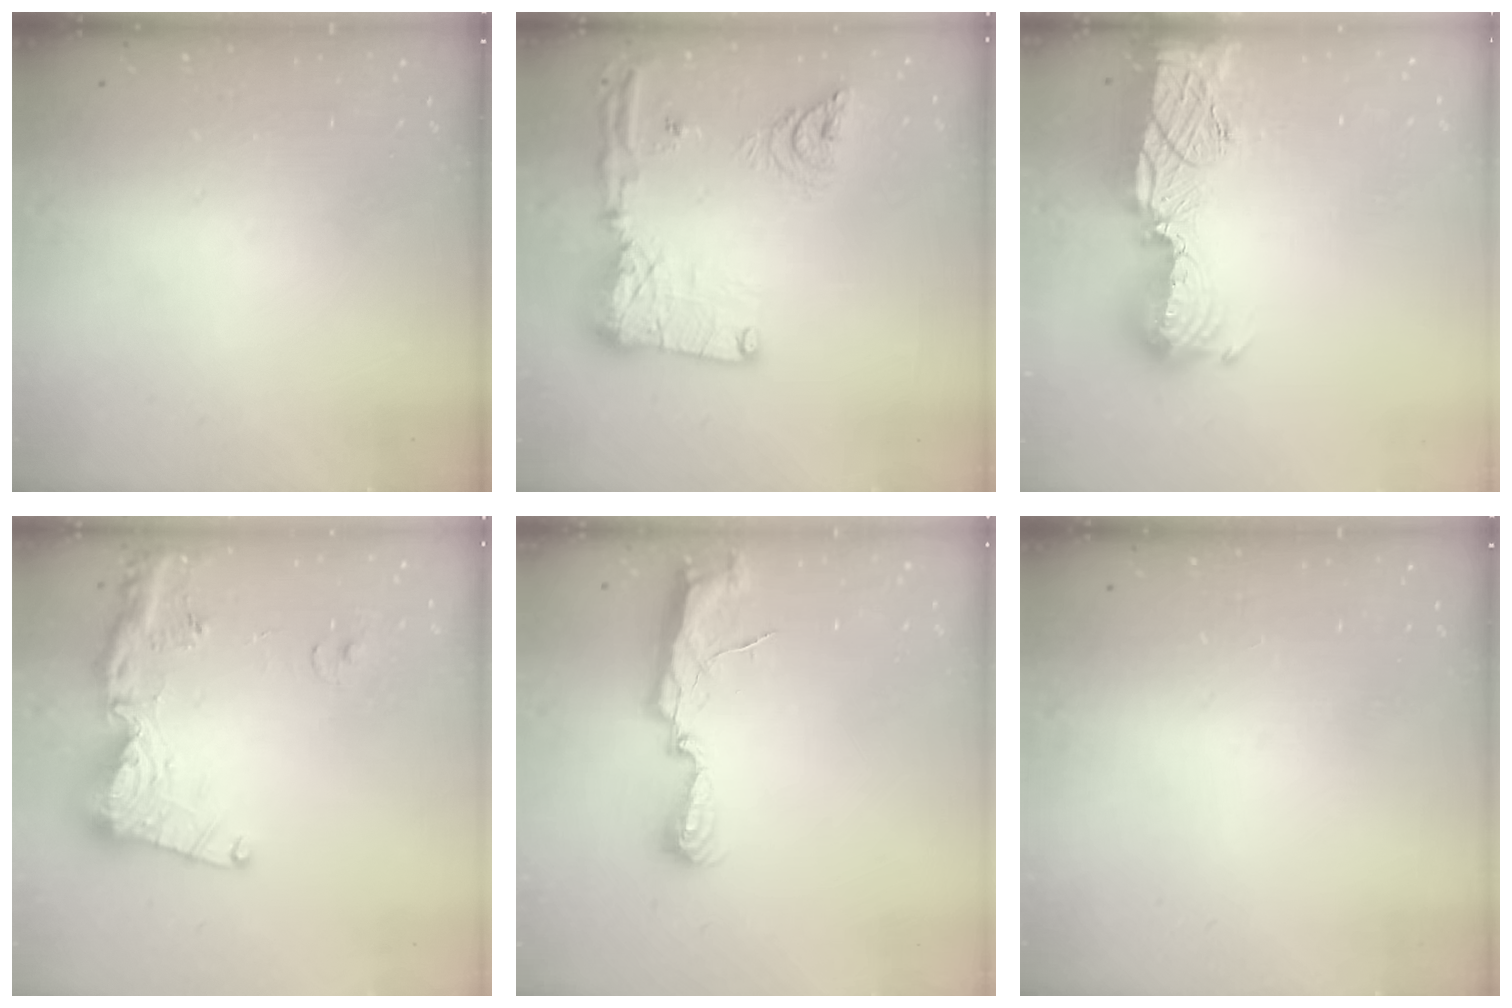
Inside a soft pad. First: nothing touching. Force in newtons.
{"total": 20.1, "press": 19.9, "slide": 3.0}
{"total": 17.8, "press": 17.8, "slide": 1.2}
{"total": 17.6, "press": 17.5, "slide": 2.0}
{"total": 7.3, "press": 7.3, "slide": 0.5}
{"total": 0.0}